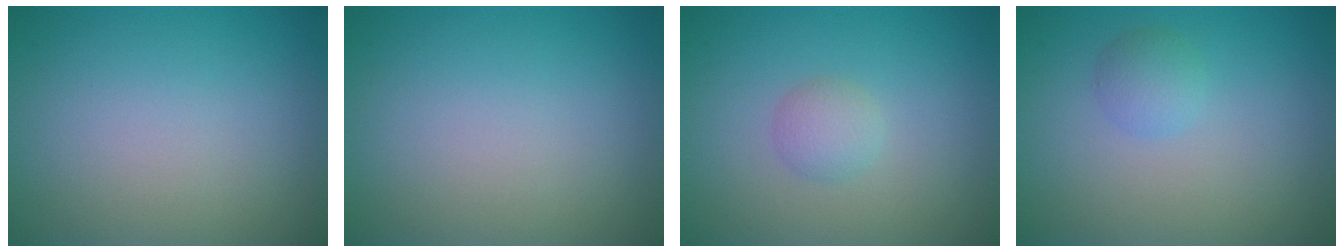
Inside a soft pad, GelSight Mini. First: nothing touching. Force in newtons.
{"total": 0.0}
{"total": 1.5, "press": 1.5, "slide": 0.1}
{"total": 1.6, "press": 1.6, "slide": 0.1}